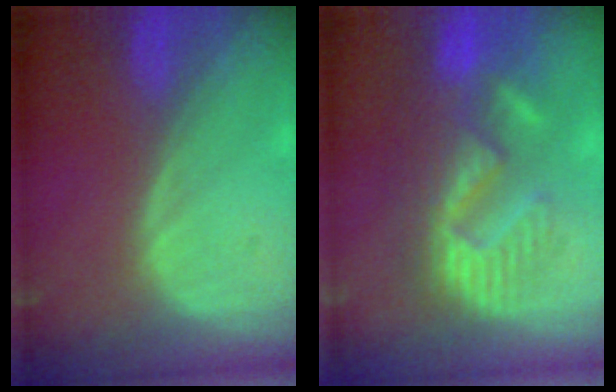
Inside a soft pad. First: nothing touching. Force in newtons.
{"total": 10.1, "press": 9.7, "slide": 2.9}